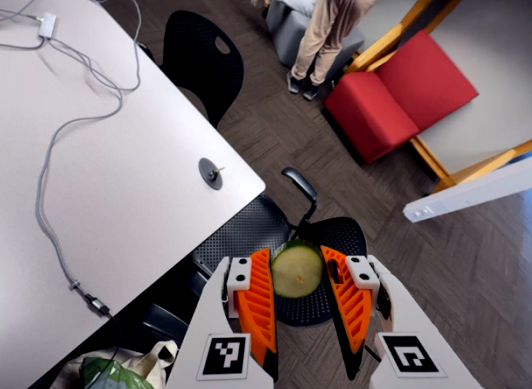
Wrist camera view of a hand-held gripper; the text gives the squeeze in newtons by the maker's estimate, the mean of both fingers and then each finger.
{"total": 9.3, "left": 9.9, "right": 8.6}